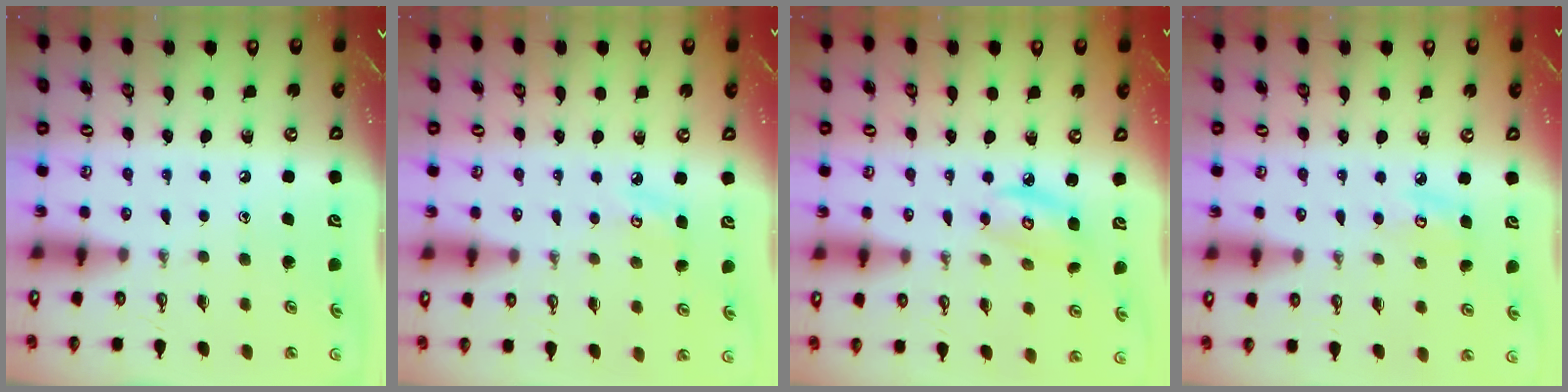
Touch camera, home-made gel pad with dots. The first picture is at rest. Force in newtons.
{"total": 5.1, "press": 5.1, "slide": 0.5}
{"total": 5.6, "press": 5.6, "slide": 0.3}
{"total": 5.7, "press": 5.7, "slide": 0.5}